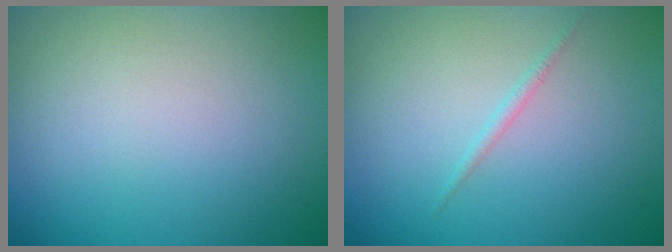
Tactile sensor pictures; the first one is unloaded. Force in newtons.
{"total": 0.6, "press": 0.6, "slide": 0.0}